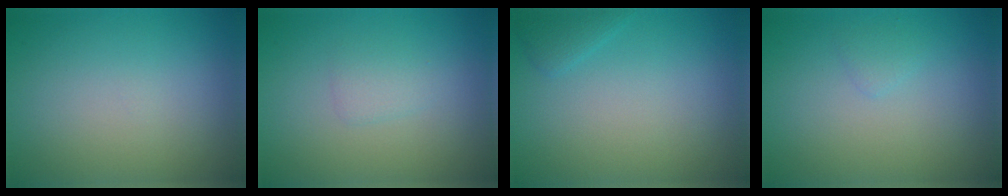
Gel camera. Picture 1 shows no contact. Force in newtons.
{"total": 1.2, "press": 1.2, "slide": 0.1}
{"total": 1.1, "press": 1.1, "slide": 0.0}
{"total": 0.8, "press": 0.8, "slide": 0.0}